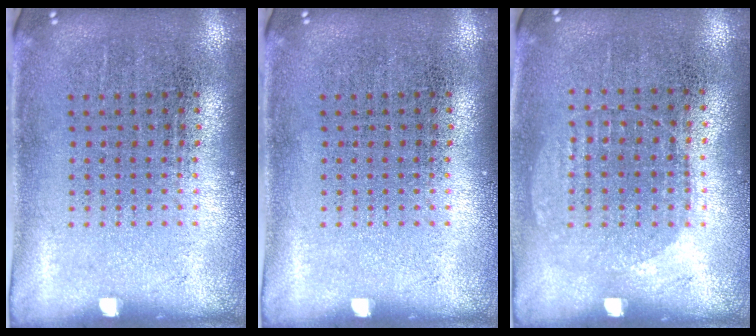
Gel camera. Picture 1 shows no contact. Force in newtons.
{"total": 0.0}
{"total": 0.6, "press": 0.5, "slide": 0.3}